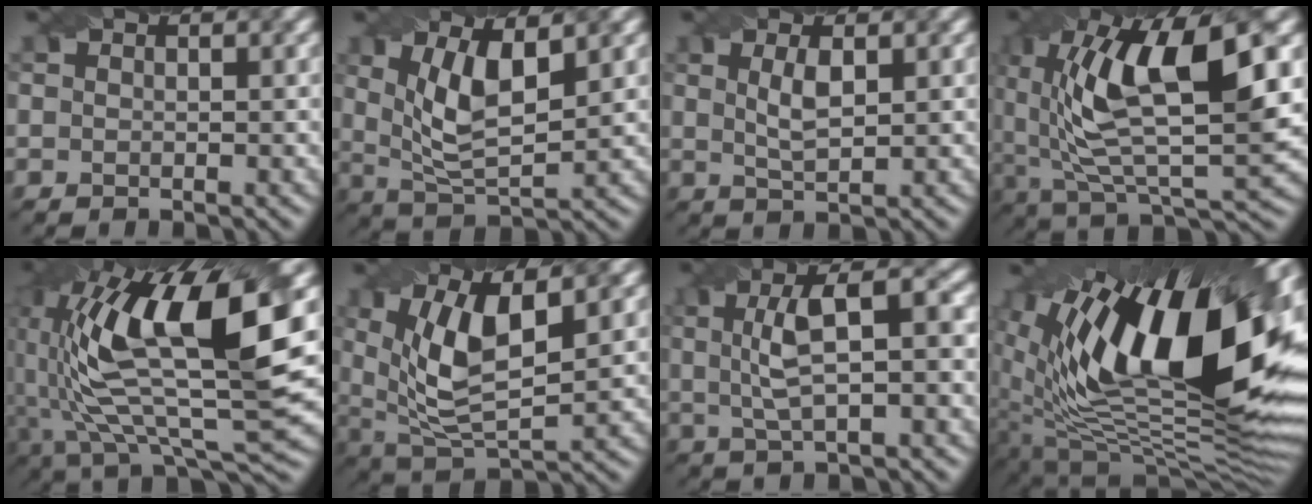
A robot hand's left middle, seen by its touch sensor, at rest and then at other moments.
{"total": 6.3, "force": [1.7, 2.4, 5.5], "torque": [-0.114, -0.005, 0.036]}
{"total": 2.5, "force": [0.8, 0.8, 2.3], "torque": [-0.047, 0.000, 0.018]}
{"total": 12.5, "force": [3.0, 4.7, 11.2], "torque": [-0.207, -0.001, 0.056]}
{"total": 16.1, "force": [3.7, 6.1, 14.5], "torque": [-0.276, 0.005, 0.056]}
{"total": 8.9, "force": [2.3, 3.8, 7.7], "torque": [-0.157, -0.003, 0.040]}
{"total": 6.0, "force": [0.9, 1.8, 5.6], "torque": [-0.101, 0.012, 0.014]}
{"total": 19.3, "force": [5.5, 8.9, 16.3], "torque": [-0.246, 0.002, 0.093]}